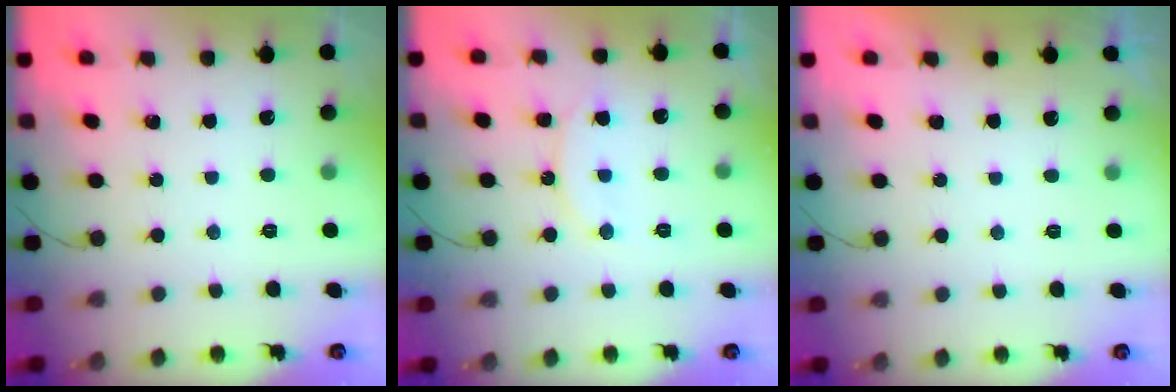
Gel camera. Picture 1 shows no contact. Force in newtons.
{"total": 9.1, "press": 9.1, "slide": 1.0}
{"total": 1.1, "press": 1.0, "slide": 0.5}